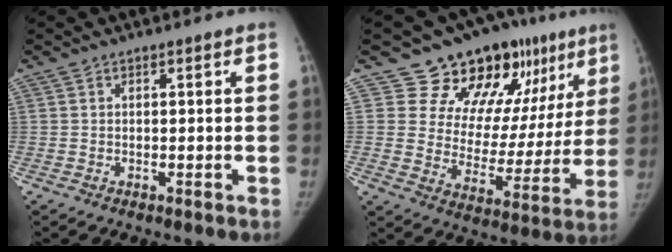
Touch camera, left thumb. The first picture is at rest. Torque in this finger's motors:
{"motor_torque": [1.01, 1.31, -0.31, -0.43, -0.03]}